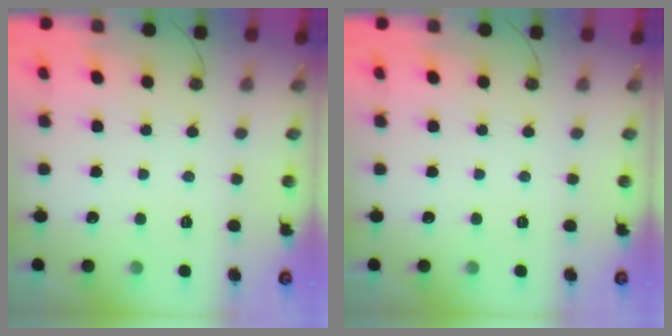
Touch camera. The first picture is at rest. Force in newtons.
{"total": 0.0}